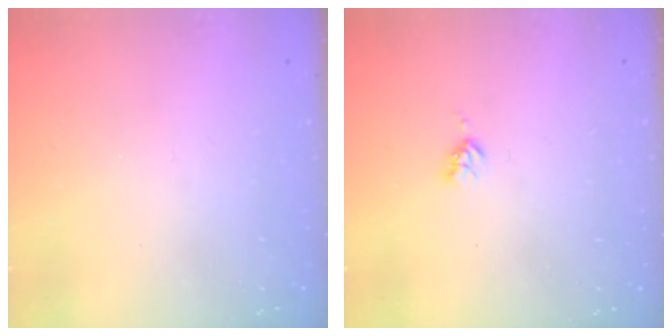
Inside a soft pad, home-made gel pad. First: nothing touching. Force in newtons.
{"total": 2.9, "press": 2.9, "slide": 0.5}